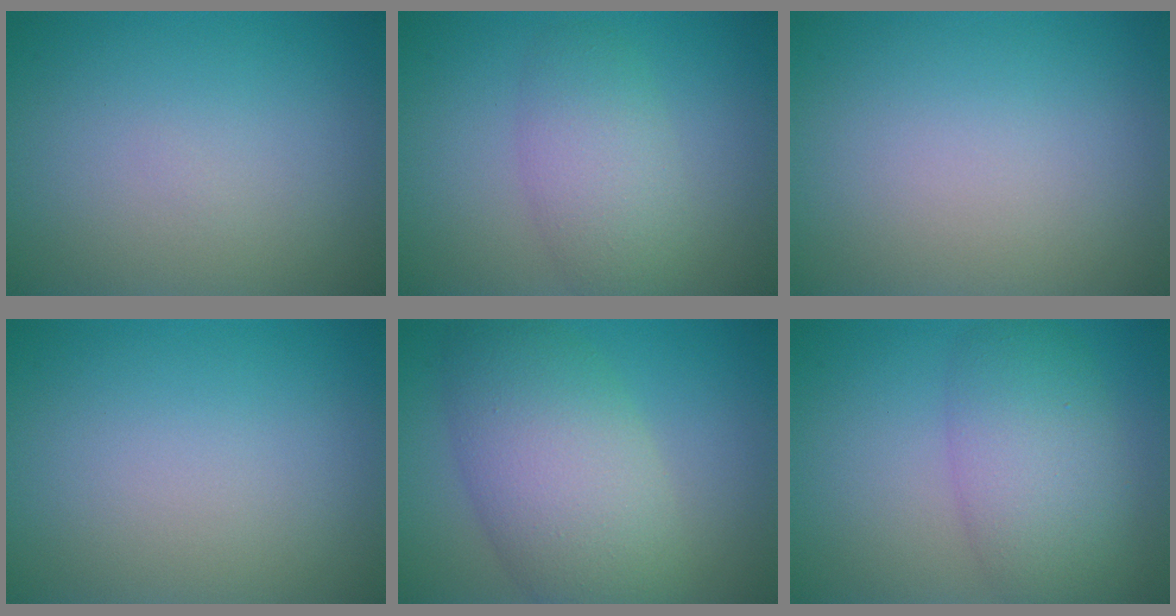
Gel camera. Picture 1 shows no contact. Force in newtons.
{"total": 2.4, "press": 2.4, "slide": 0.3}
{"total": 0.0}
{"total": 0.0}
{"total": 8.3, "press": 8.3, "slide": 0.2}
{"total": 5.8, "press": 5.8, "slide": 0.2}